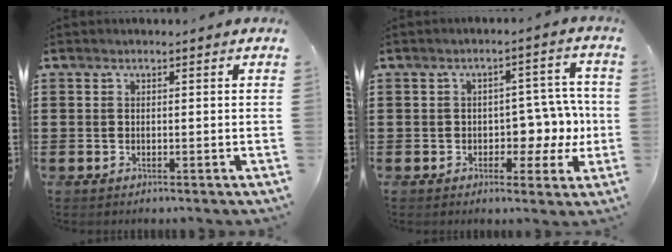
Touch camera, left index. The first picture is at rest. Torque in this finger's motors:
{"motor_torque": [0.68, -0.06, 0.29, 0.04]}